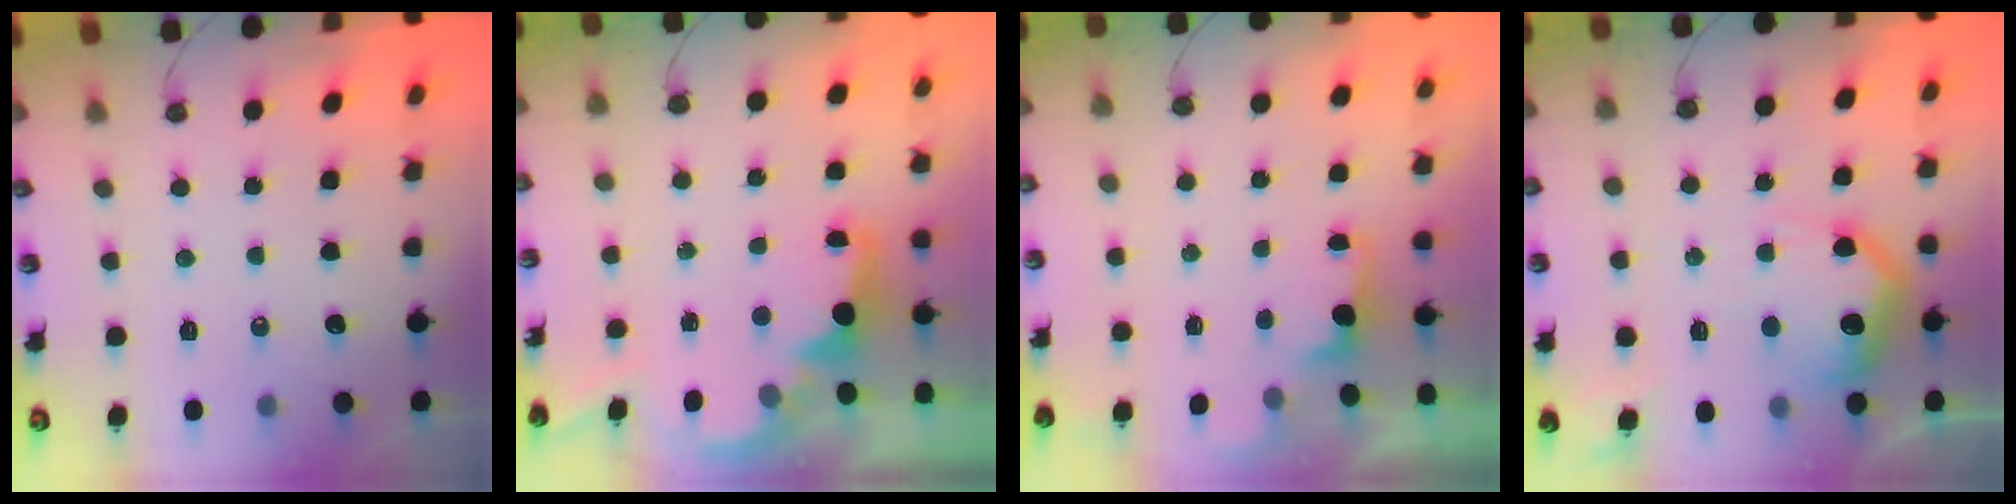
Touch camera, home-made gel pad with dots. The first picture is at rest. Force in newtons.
{"total": 3.3, "press": 3.3, "slide": 0.5}
{"total": 0.9, "press": 0.6, "slide": 0.8}
{"total": 18.9, "press": 18.8, "slide": 1.5}